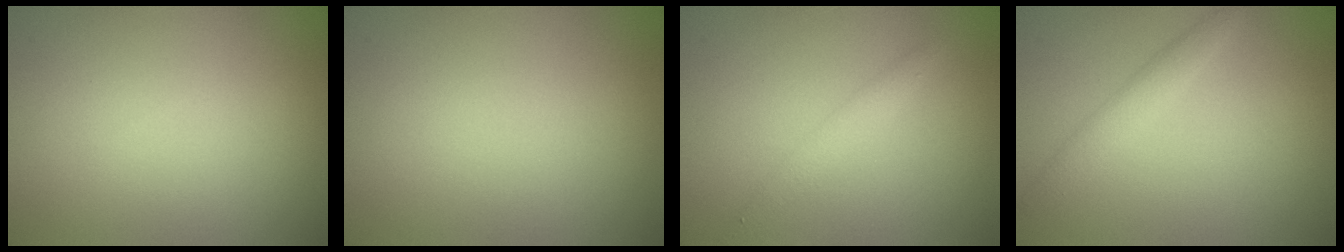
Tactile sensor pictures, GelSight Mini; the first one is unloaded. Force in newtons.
{"total": 0.0}
{"total": 1.7, "press": 1.7, "slide": 0.1}
{"total": 1.9, "press": 1.9, "slide": 0.1}